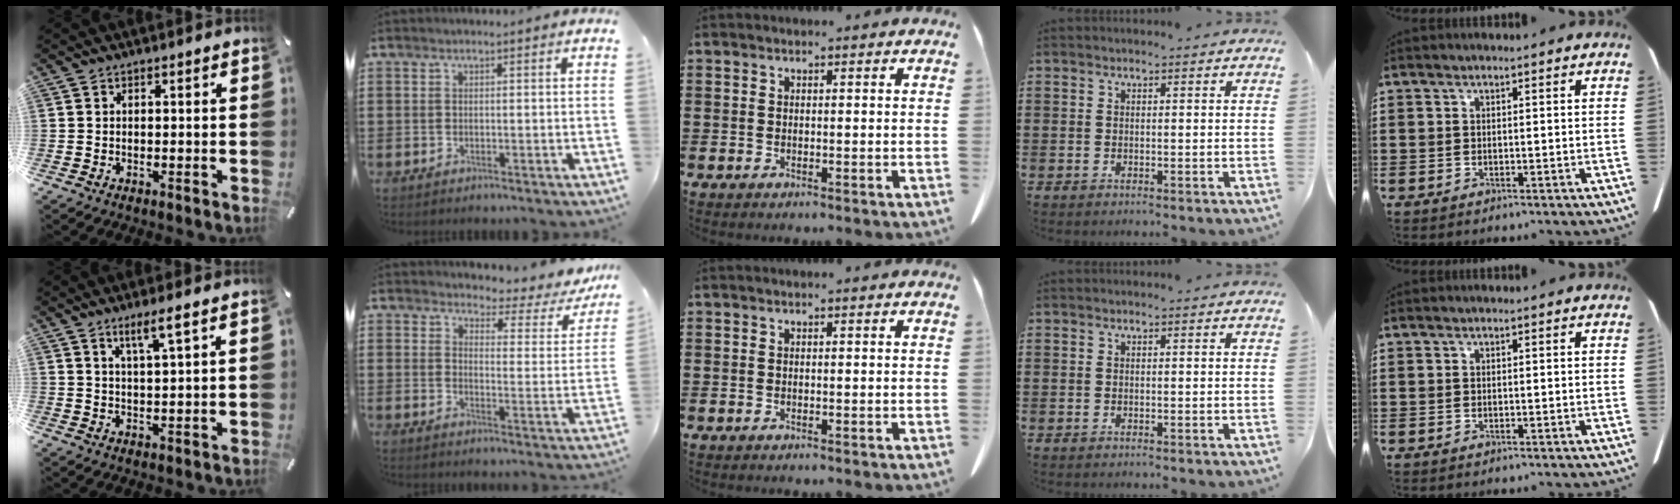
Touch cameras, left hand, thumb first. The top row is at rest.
{"thumb": {"total": 5.0, "force": [3.1, 0.1, 3.9], "torque": [-0.082, -0.005, 0.053]}, "index": {"total": 3.5, "force": [3.1, 1.2, 1.1], "torque": [-0.027, -0.027, 0.044]}}